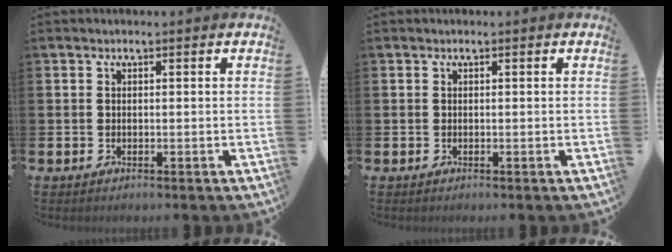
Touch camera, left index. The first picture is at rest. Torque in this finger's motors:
{"motor_torque": [0.00, 0.00, -0.01, 0.00]}